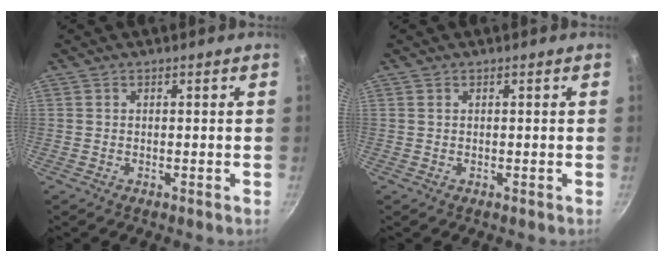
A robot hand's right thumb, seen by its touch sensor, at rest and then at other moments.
{"total": 0.0}